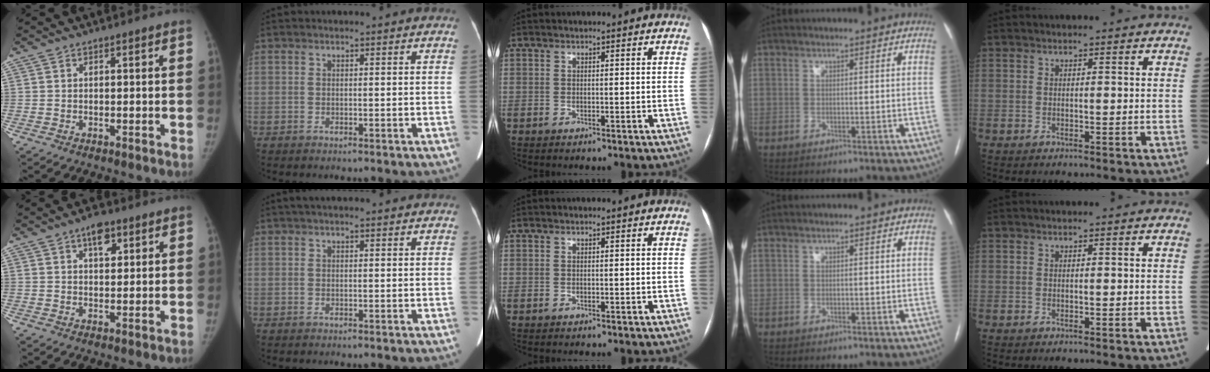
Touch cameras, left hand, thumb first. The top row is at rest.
{"thumb": {"total": 4.9, "force": [2.6, 2.5, 3.2], "torque": [-0.030, -0.008, 0.038]}, "index": {"total": 5.7, "force": [4.8, 1.1, 2.9], "torque": [-0.045, 0.035, 0.067]}}